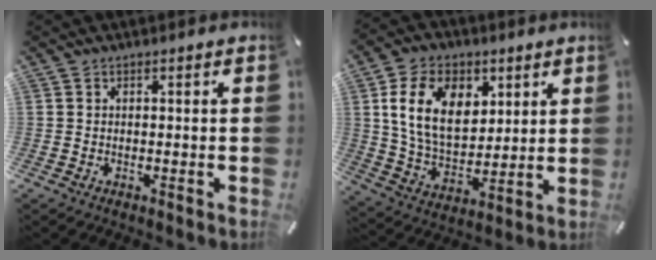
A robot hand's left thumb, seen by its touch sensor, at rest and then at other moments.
{"total": 15.5, "force": [5.5, 10.7, 9.6], "torque": [-0.187, -0.004, 0.100]}